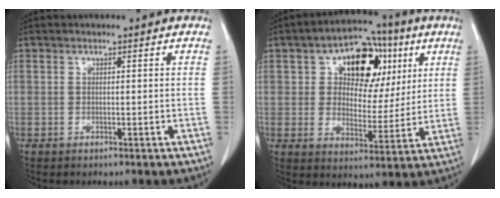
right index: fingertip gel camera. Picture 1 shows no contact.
{"total": 14.8, "force": [5.9, 9.4, 9.8], "torque": [-0.120, 0.036, 0.095]}